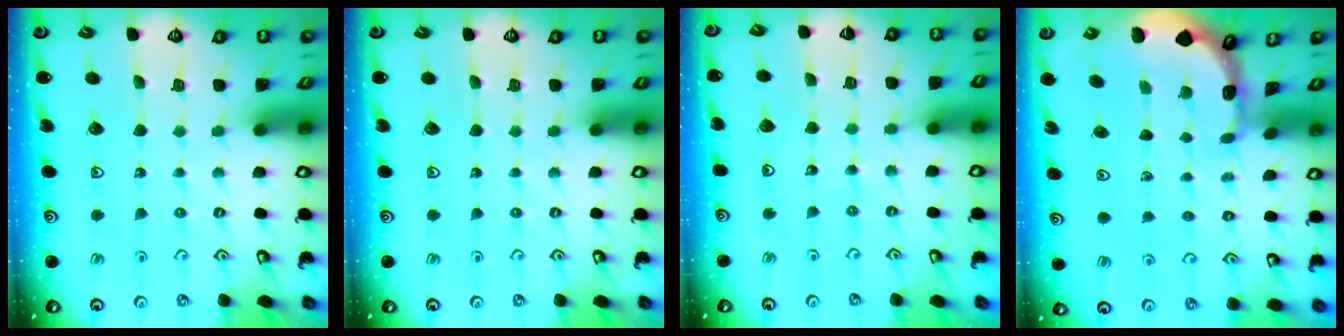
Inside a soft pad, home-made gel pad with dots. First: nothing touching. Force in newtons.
{"total": 0.0}
{"total": 3.1, "press": 3.0, "slide": 0.8}
{"total": 1.0, "press": 1.0, "slide": 0.2}